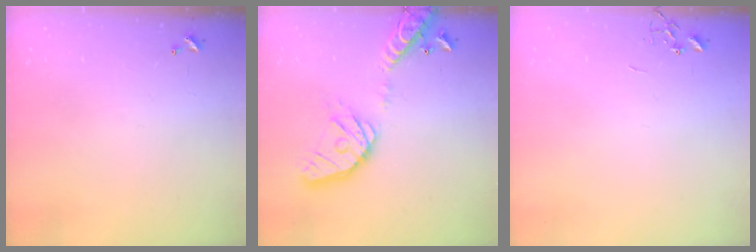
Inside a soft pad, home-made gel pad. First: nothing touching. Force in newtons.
{"total": 19.5, "press": 19.2, "slide": 3.3}
{"total": 0.0}